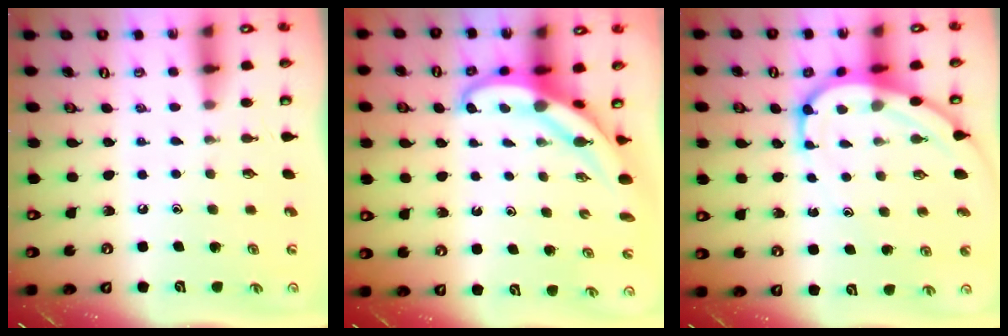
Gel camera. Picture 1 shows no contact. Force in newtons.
{"total": 6.9, "press": 6.8, "slide": 0.6}
{"total": 8.9, "press": 8.9, "slide": 0.3}